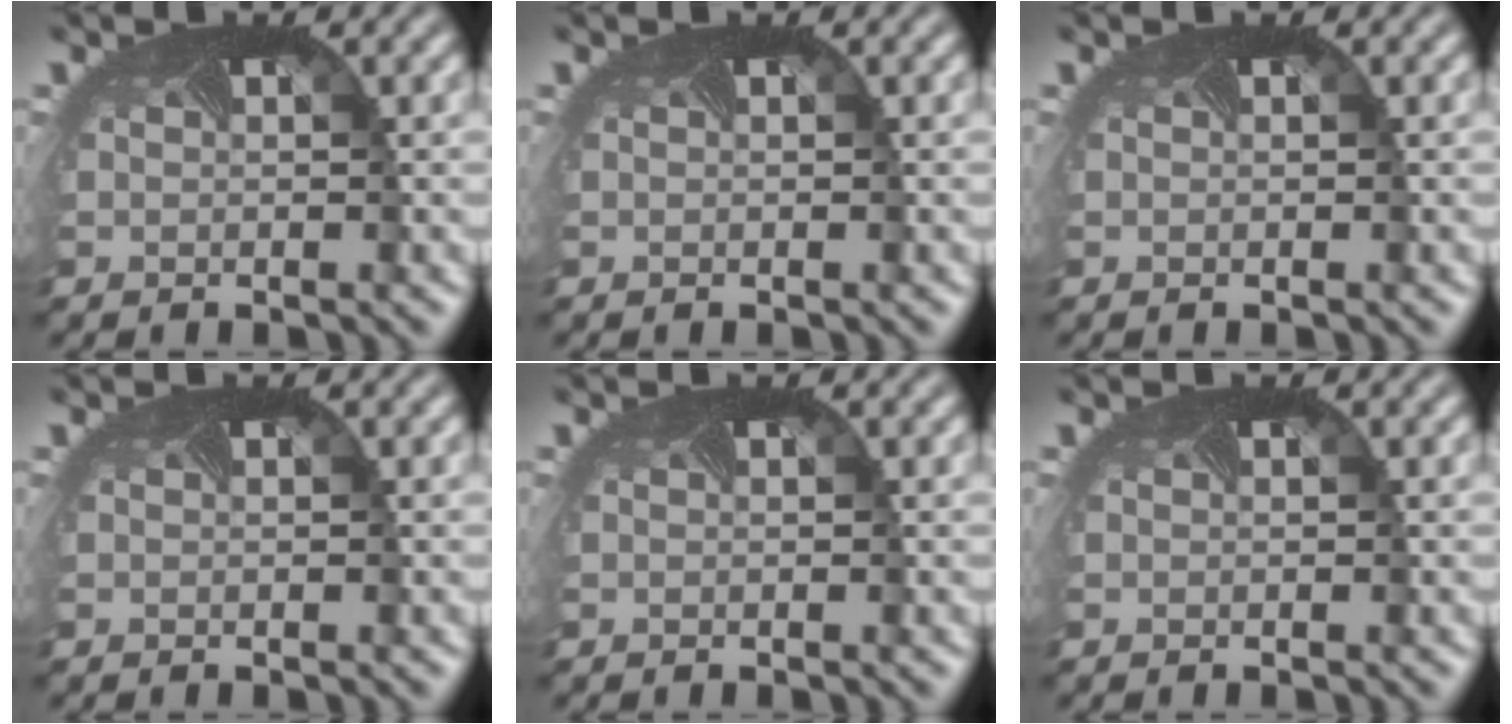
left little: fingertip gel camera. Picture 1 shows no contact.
{"total": 0.0}
{"total": 0.0}
{"total": 0.0}
{"total": 0.0}
{"total": 0.0}